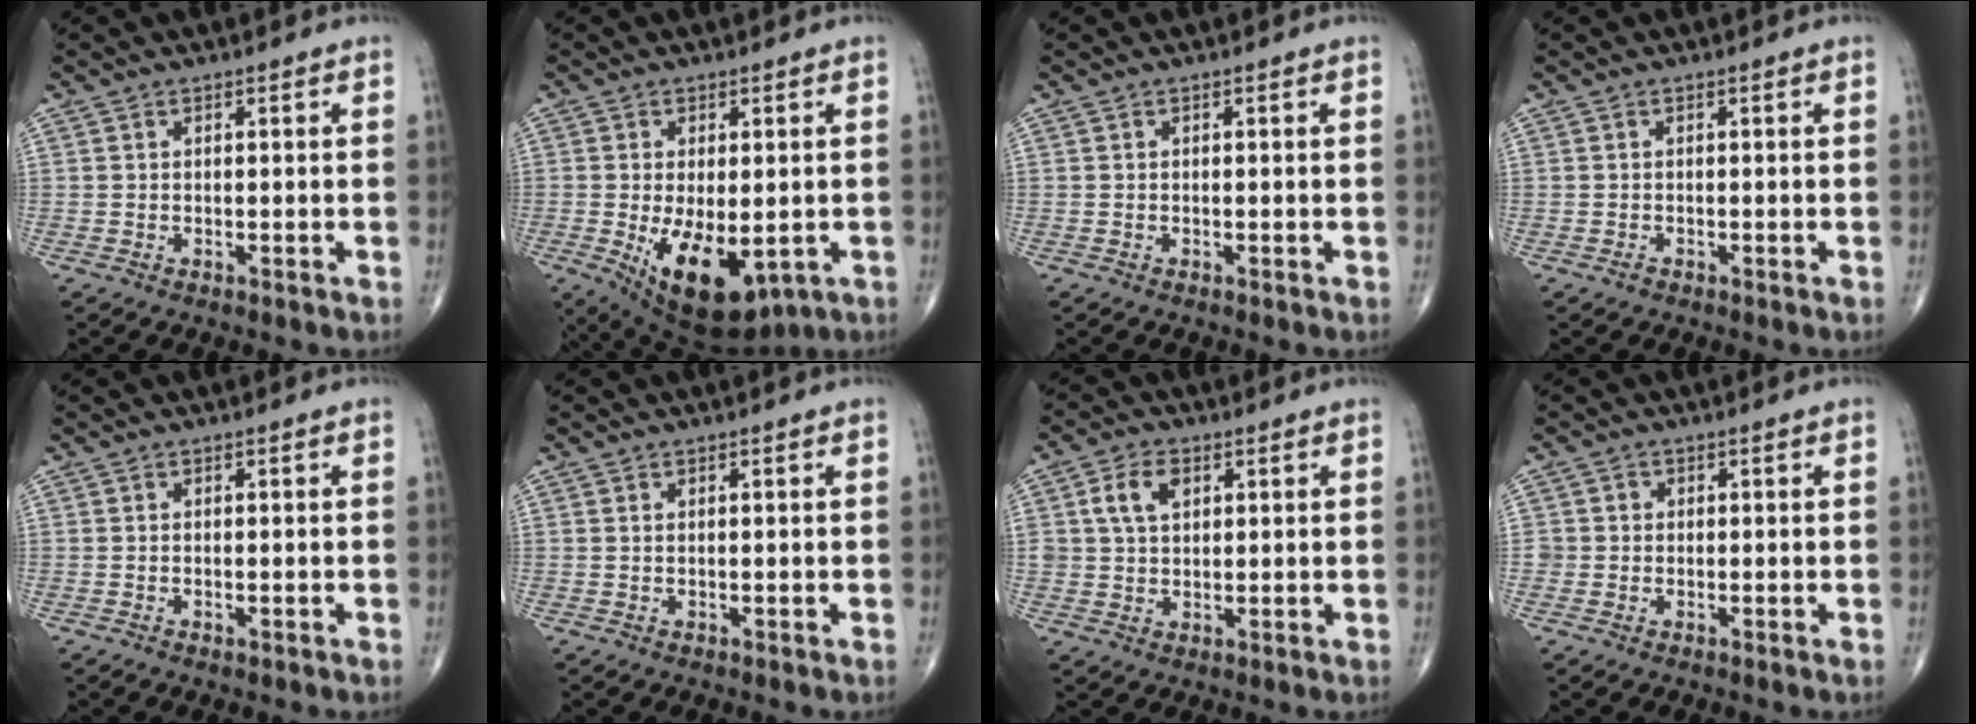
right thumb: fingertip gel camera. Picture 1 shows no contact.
{"total": 13.4, "force": [-3.6, 6.8, 11.0], "torque": [-0.177, -0.016, -0.032]}
{"total": 0.0}
{"total": 0.5, "force": [-0.3, 0.3, 0.2], "torque": [-0.005, -0.001, -0.008]}
{"total": 0.6, "force": [-0.3, 0.3, 0.5], "torque": [-0.010, 0.001, -0.005]}
{"total": 0.0}
{"total": 6.2, "force": [2.1, 4.2, 4.0], "torque": [-0.064, 0.000, 0.038]}
{"total": 1.9, "force": [0.0, 1.9, 0.1], "torque": [0.012, 0.007, -0.003]}